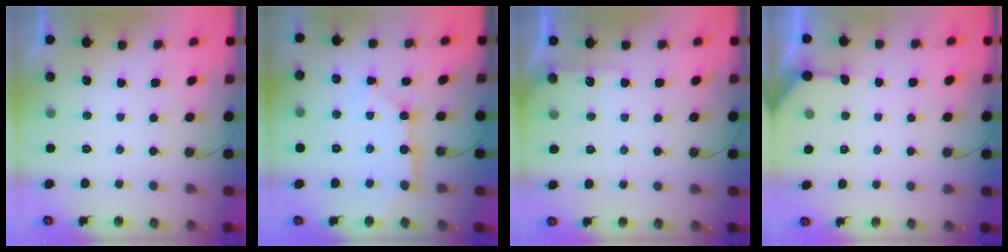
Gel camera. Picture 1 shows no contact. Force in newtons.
{"total": 8.7, "press": 8.6, "slide": 0.7}
{"total": 4.6, "press": 4.5, "slide": 0.6}
{"total": 2.7, "press": 2.7, "slide": 0.4}